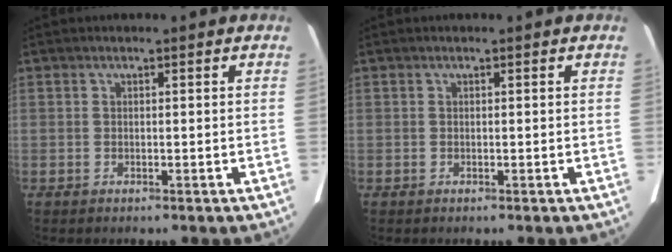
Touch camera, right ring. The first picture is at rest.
{"total": 0.0}